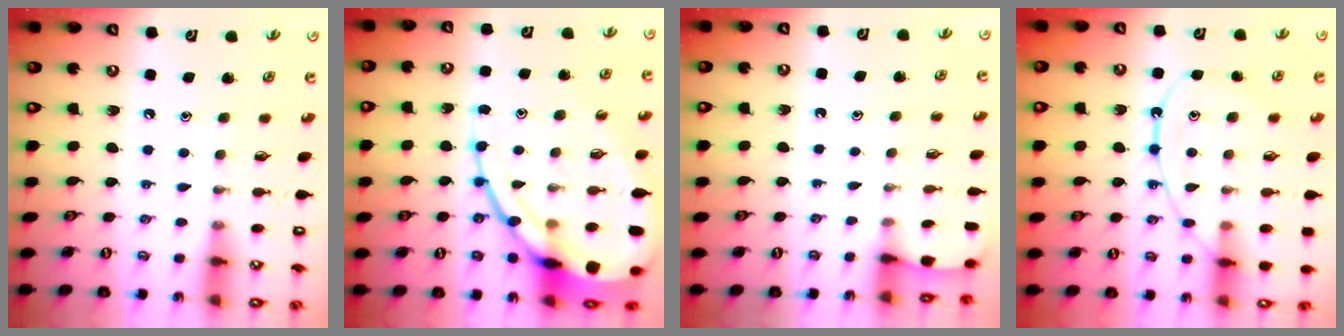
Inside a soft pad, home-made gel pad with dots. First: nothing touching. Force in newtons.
{"total": 19.5, "press": 19.4, "slide": 2.2}
{"total": 1.3, "press": 1.3, "slide": 0.1}
{"total": 13.3, "press": 13.2, "slide": 1.3}